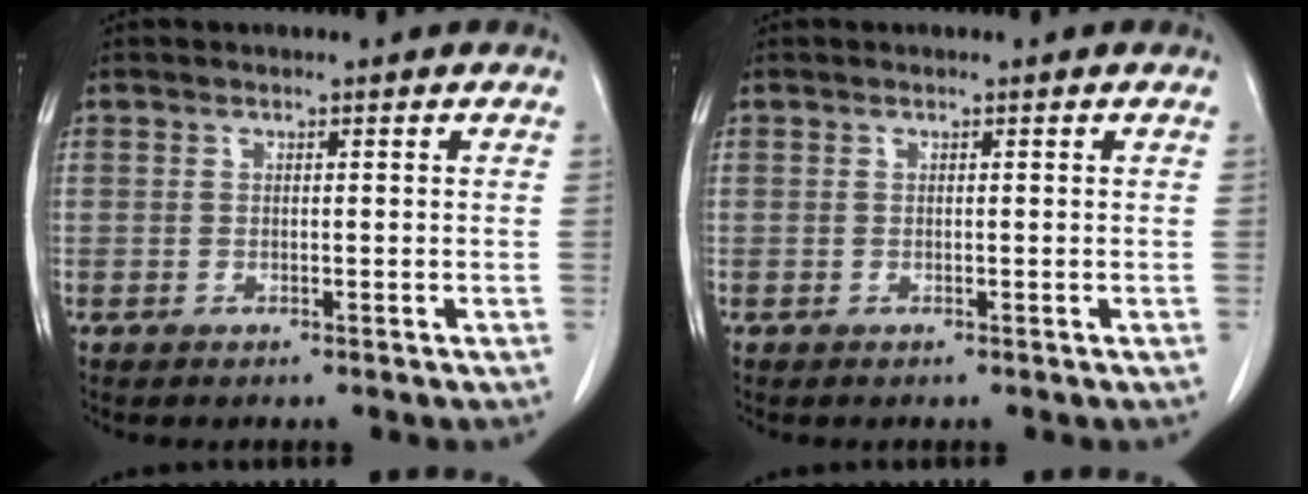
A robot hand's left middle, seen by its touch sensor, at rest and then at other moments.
{"total": 0.0}